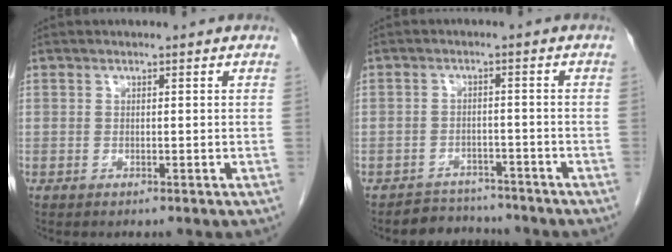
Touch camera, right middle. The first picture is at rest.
{"total": 4.4, "force": [-4.0, 1.7, -0.8], "torque": [0.015, 0.009, -0.062]}